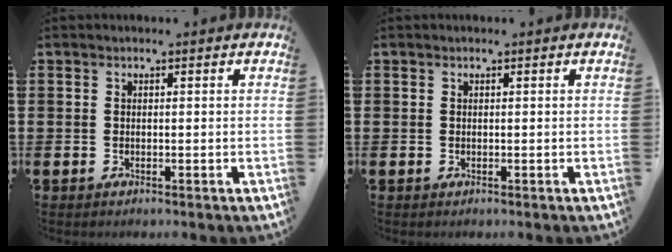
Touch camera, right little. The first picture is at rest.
{"total": 0.0}